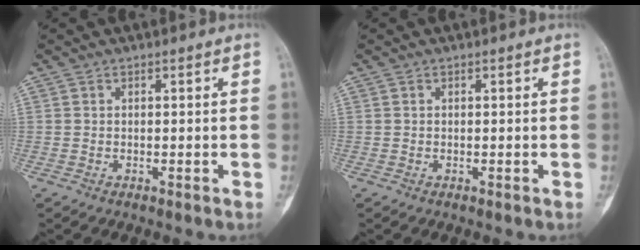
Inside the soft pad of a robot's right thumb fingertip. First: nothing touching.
{"total": 0.0}